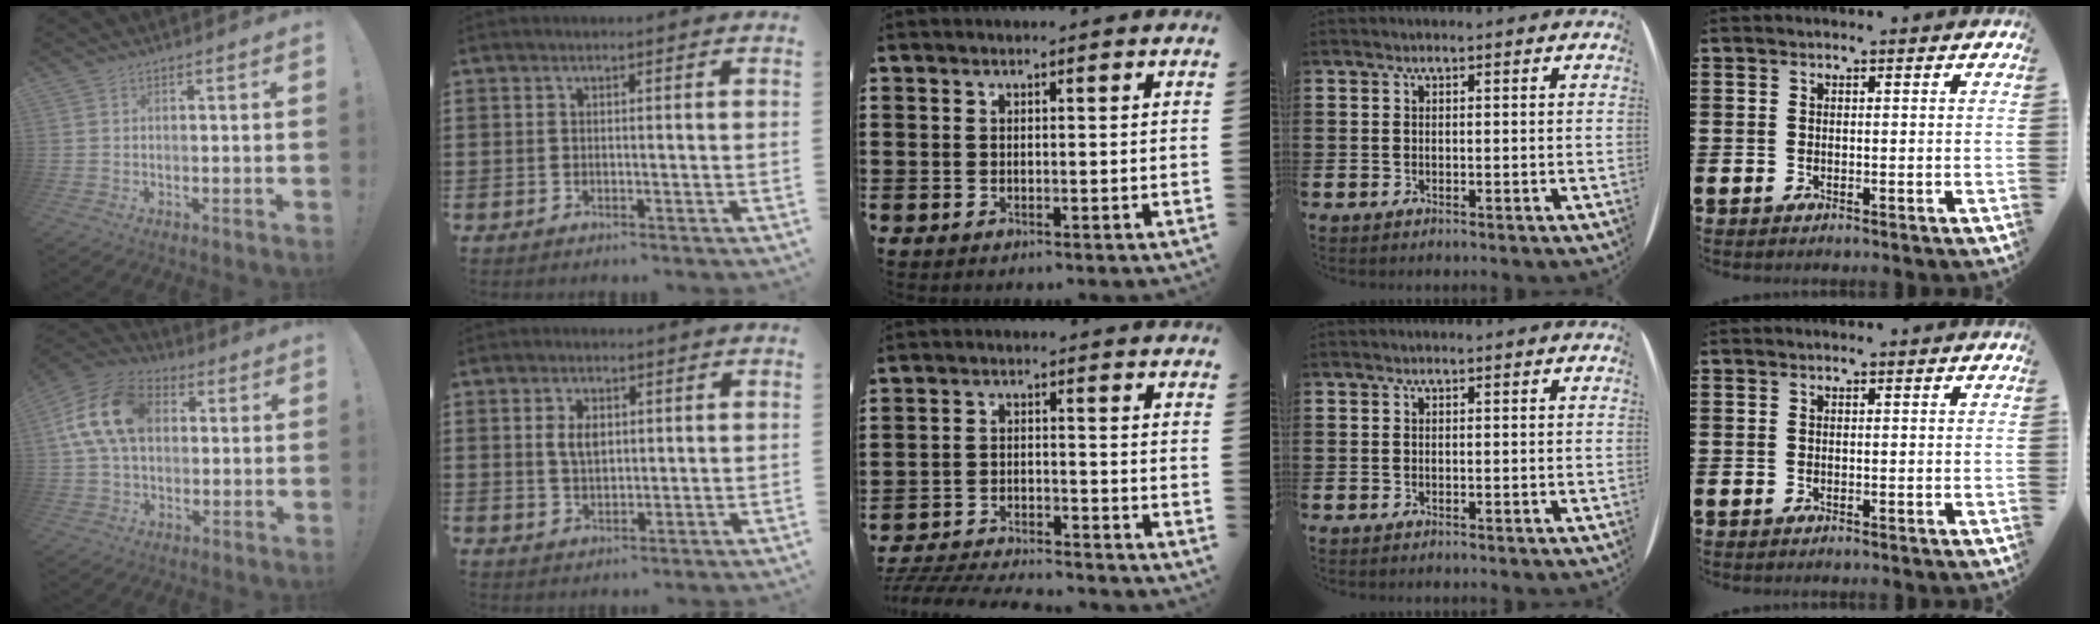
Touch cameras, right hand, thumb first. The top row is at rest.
{"thumb": {"total": 16.8, "force": [3.3, 11.7, 11.6], "torque": [-0.216, 0.011, 0.064]}, "index": {"total": 3.6, "force": [0.8, 2.1, 2.8], "torque": [-0.051, 0.007, 0.012]}, "middle": {"total": 5.2, "force": [-5.2, 0.3, 0.9], "torque": [-0.028, -0.001, -0.106]}}